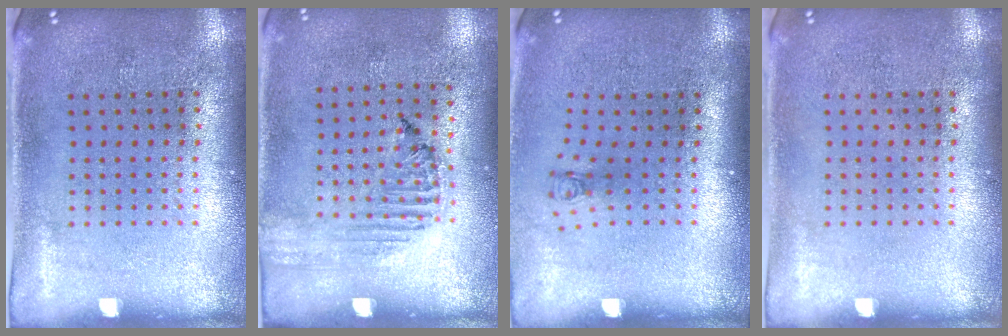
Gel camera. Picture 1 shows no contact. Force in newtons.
{"total": 1.3, "press": 1.3, "slide": 0.2}
{"total": 0.8, "press": 0.3, "slide": 0.7}
{"total": 0.0}